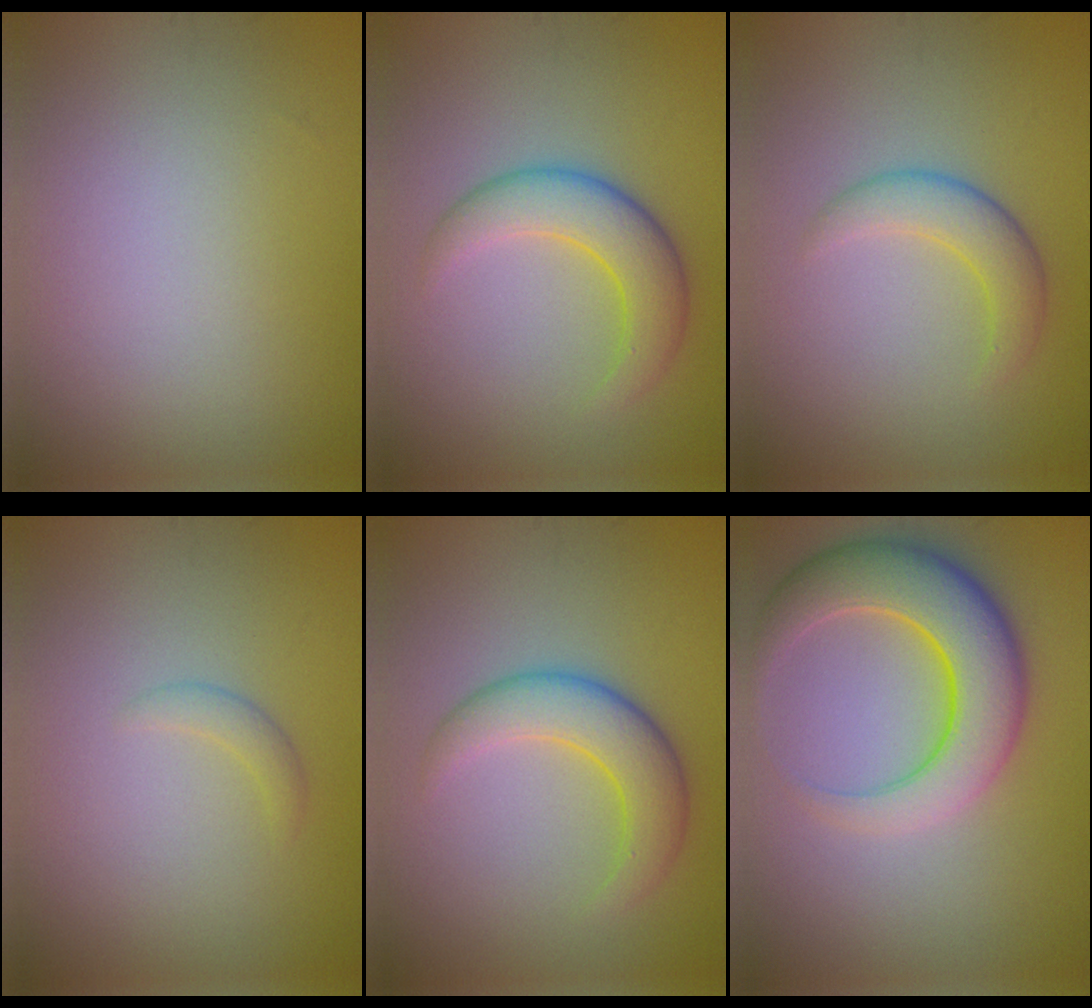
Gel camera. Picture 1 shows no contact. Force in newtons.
{"total": 4.5, "press": 4.5, "slide": 0.3}
{"total": 2.9, "press": 2.9, "slide": 0.2}
{"total": 1.0, "press": 1.0, "slide": 0.1}
{"total": 4.5, "press": 4.5, "slide": 0.3}
{"total": 7.5, "press": 7.5, "slide": 0.3}